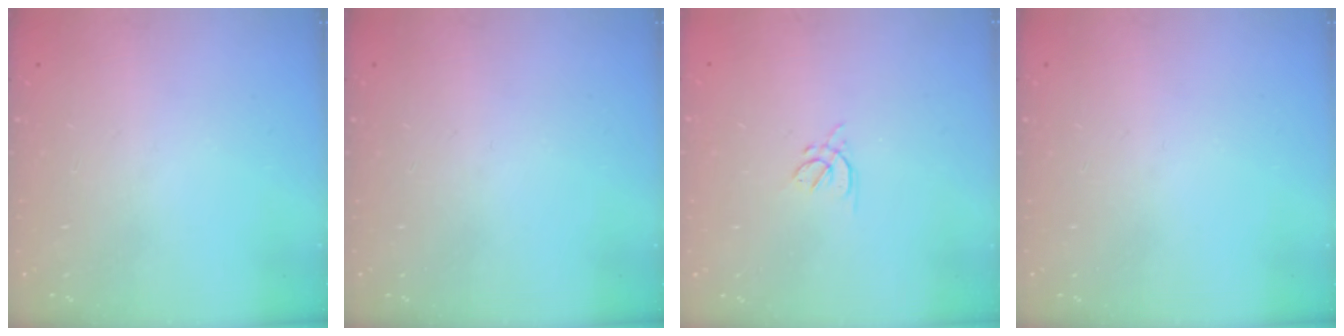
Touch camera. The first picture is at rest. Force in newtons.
{"total": 0.0}
{"total": 2.5, "press": 2.4, "slide": 0.6}
{"total": 0.0}